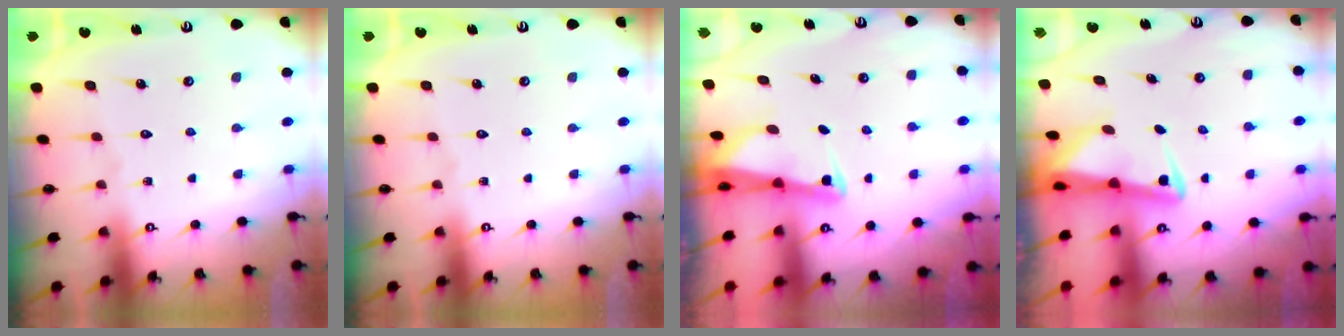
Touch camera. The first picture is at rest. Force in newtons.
{"total": 0.0}
{"total": 2.6, "press": 2.6, "slide": 0.3}
{"total": 2.8, "press": 2.7, "slide": 0.6}